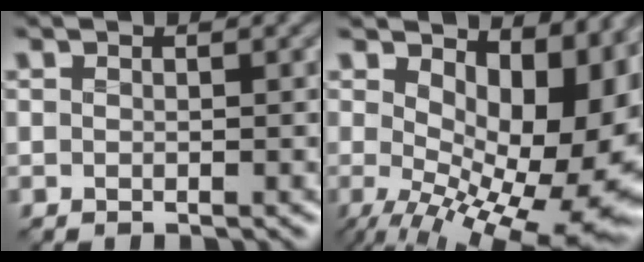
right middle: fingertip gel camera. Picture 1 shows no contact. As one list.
[{"total": 14.8, "force": [0.9, 7.1, 12.9], "torque": [-0.161, -0.015, 0.032]}]